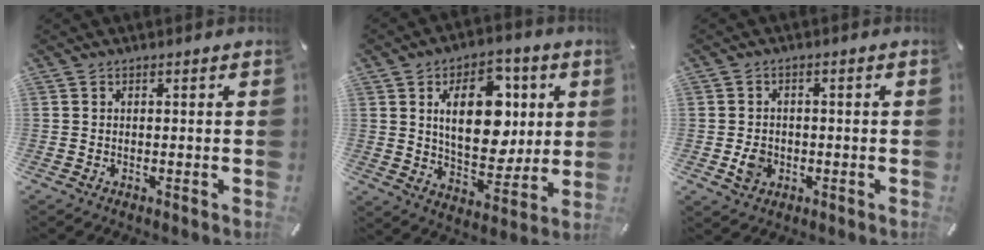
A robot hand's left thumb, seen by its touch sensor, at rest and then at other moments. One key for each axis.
{"total": 17.4, "fx": 4.5, "fy": 11.1, "fz": 12.6, "tx": -0.197, "ty": -0.002, "tz": 0.076}
{"total": 4.5, "fx": -1.1, "fy": 3.8, "fz": 2.1, "tx": -0.031, "ty": -0.005, "tz": -0.023}